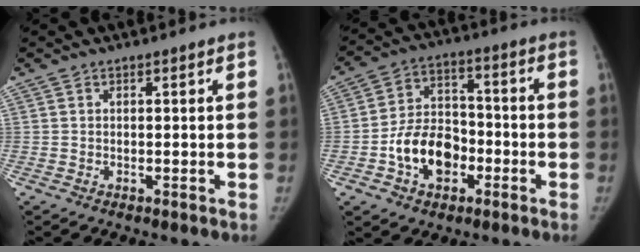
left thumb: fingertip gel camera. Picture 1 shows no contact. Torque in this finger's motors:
{"motor_torque": [-0.06, 1.92, 0.44, -0.34, 0.16]}